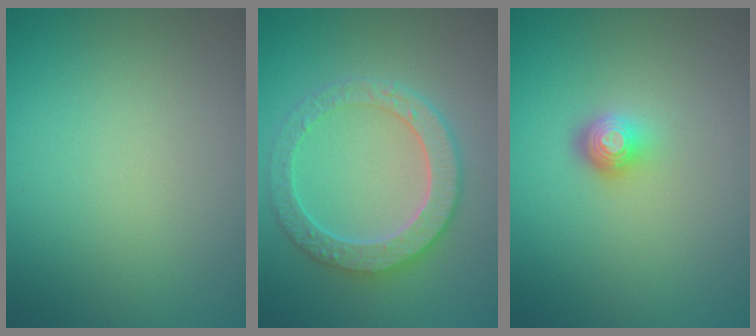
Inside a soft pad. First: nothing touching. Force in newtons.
{"total": 5.0, "press": 4.4, "slide": 2.4}
{"total": 2.0, "press": 1.4, "slide": 1.5}